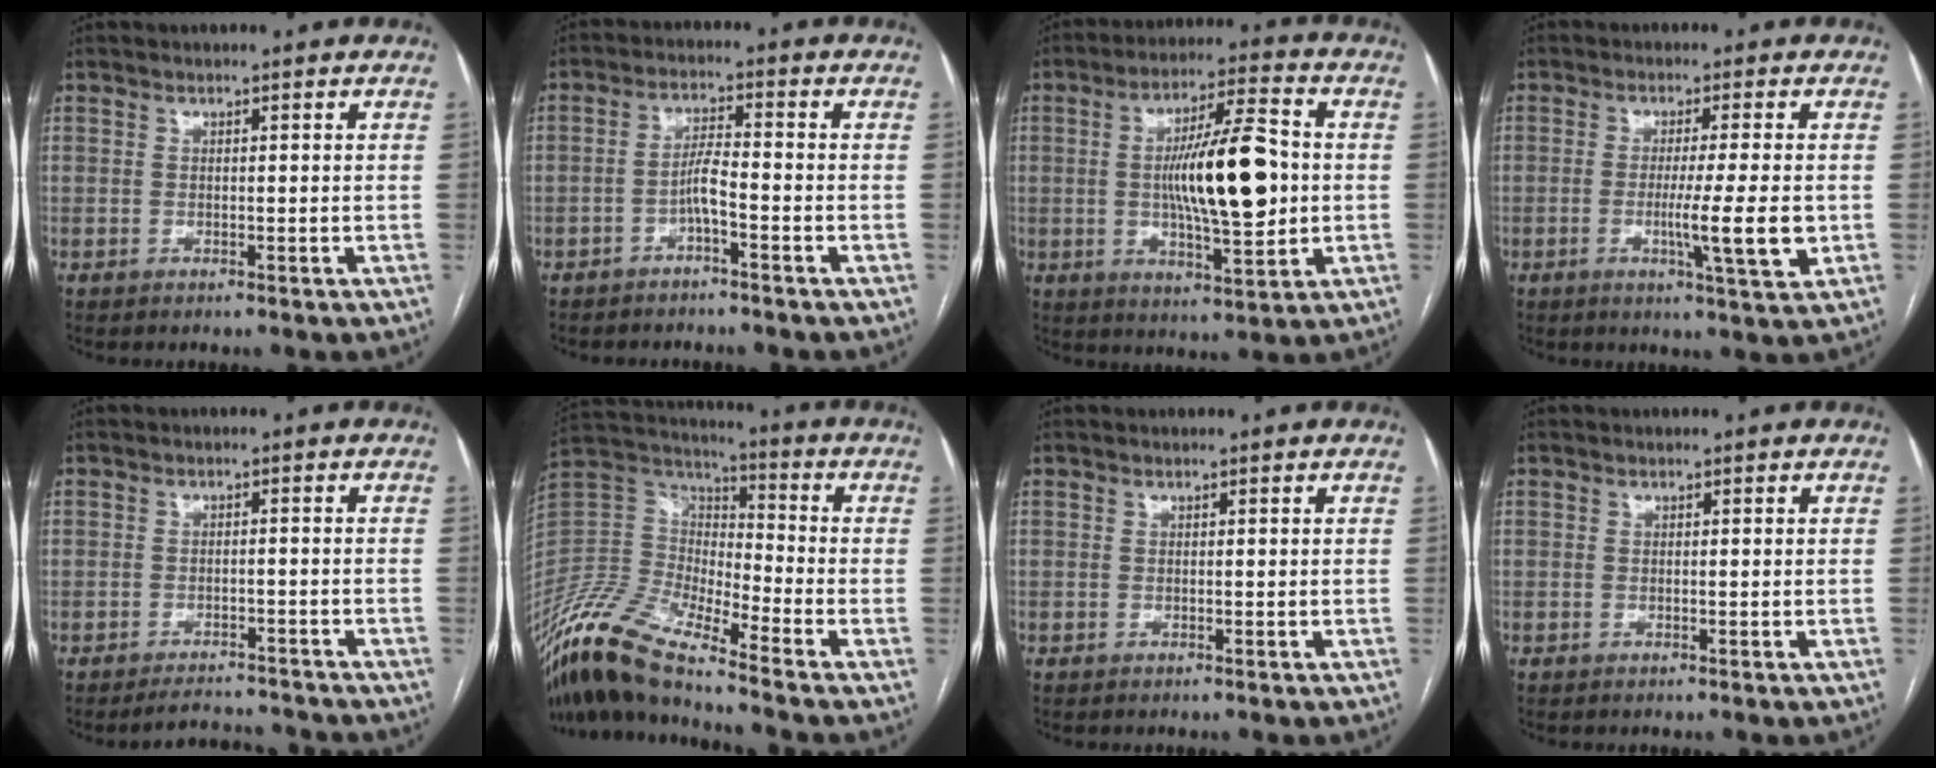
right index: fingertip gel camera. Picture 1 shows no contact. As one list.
[{"total": 3.6, "force": [-1.9, 0.3, 3.1], "torque": [-0.059, 0.006, -0.037]}, {"total": 14.8, "force": [0.2, 3.1, 14.5], "torque": [-0.246, 0.009, 0.003]}, {"total": 7.6, "force": [-1.4, -0.5, 7.5], "torque": [-0.123, -0.017, -0.024]}, {"total": 5.5, "force": [-5.4, 0.7, 0.0], "torque": [0.003, 0.011, -0.083]}, {"total": 15.2, "force": [-12.4, 2.3, 8.5], "torque": [-0.184, 0.006, -0.242]}, {"total": 0.0}, {"total": 0.0}]